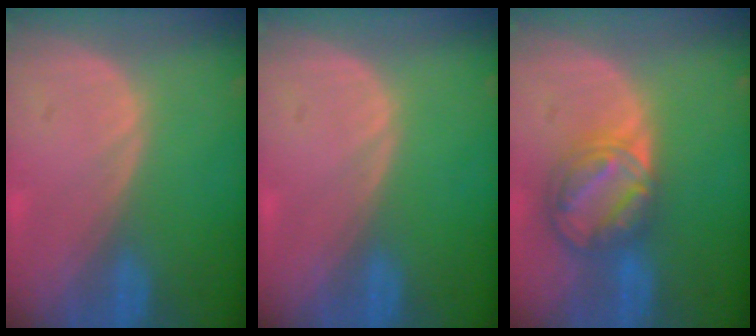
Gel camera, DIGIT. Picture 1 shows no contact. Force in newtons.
{"total": 0.0}
{"total": 8.5, "press": 7.1, "slide": 4.7}